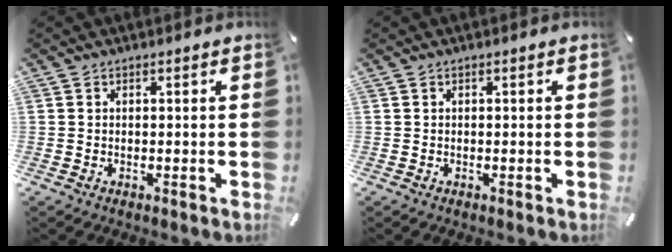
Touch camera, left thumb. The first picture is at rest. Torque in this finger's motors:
{"motor_torque": [-0.01, 0.01, -0.01, 0.01, 0.00]}